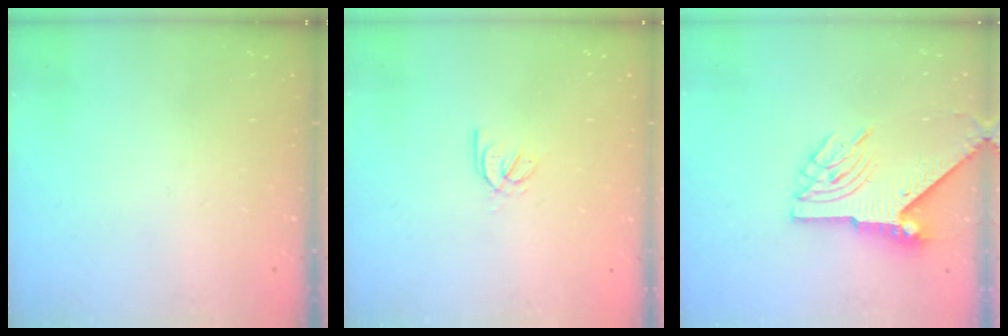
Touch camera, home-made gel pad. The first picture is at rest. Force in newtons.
{"total": 2.9, "press": 2.8, "slide": 0.8}
{"total": 8.0, "press": 7.9, "slide": 1.2}